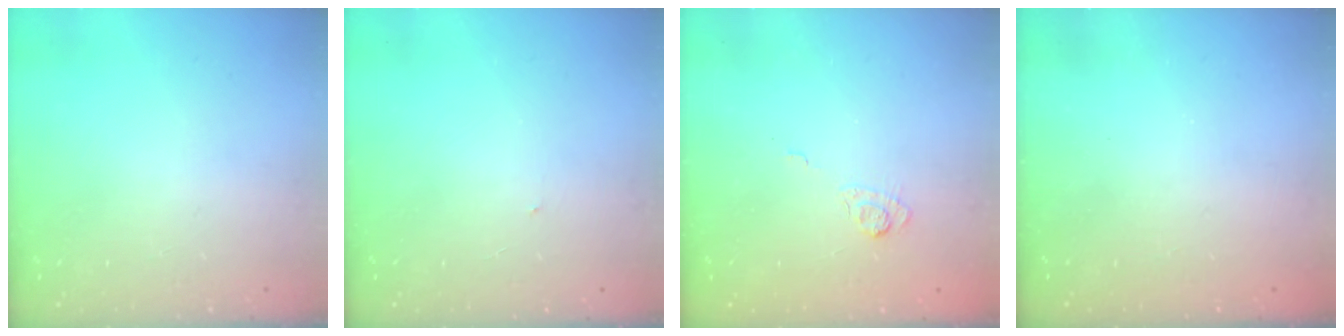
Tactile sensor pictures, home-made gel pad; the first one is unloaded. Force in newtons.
{"total": 0.6, "press": 0.6, "slide": 0.1}
{"total": 3.2, "press": 2.8, "slide": 1.5}
{"total": 2.2, "press": 2.1, "slide": 0.7}